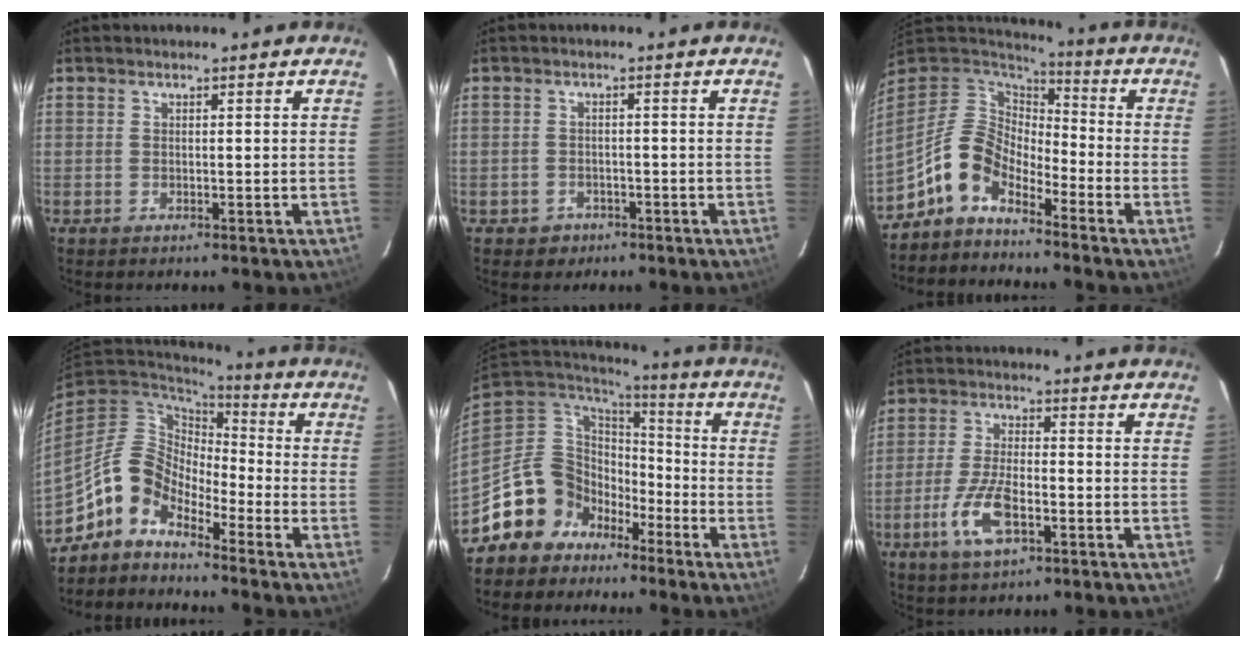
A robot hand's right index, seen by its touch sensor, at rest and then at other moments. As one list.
[{"total": 3.3, "force": [-1.8, 2.7, 0.4], "torque": [-0.019, 0.005, -0.024]}, {"total": 9.6, "force": [-6.7, 4.9, 4.9], "torque": [-0.100, 0.020, -0.141]}, {"total": 9.5, "force": [-6.9, 5.5, 3.5], "torque": [-0.069, 0.032, -0.153]}, {"total": 12.9, "force": [-8.0, 10.0, 1.7], "torque": [-0.059, 0.032, -0.138]}, {"total": 9.2, "force": [-3.9, 3.5, 7.6], "torque": [-0.165, -0.005, -0.074]}]